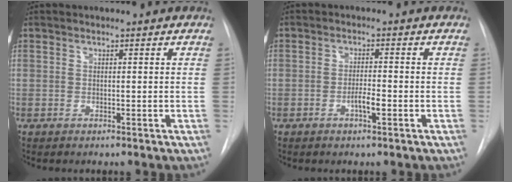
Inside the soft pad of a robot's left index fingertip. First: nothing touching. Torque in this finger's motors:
{"motor_torque": [0.45, 0.28, 0.05, 0.02]}